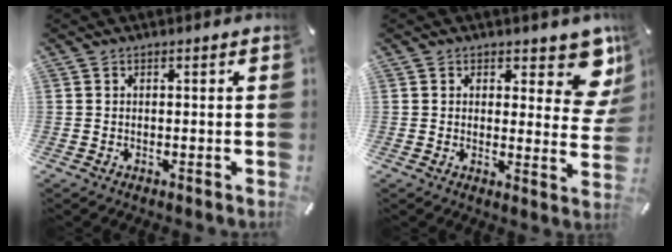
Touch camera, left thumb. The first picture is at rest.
{"total": 10.9, "force": [6.2, 5.3, 7.1], "torque": [-0.058, -0.047, 0.105]}